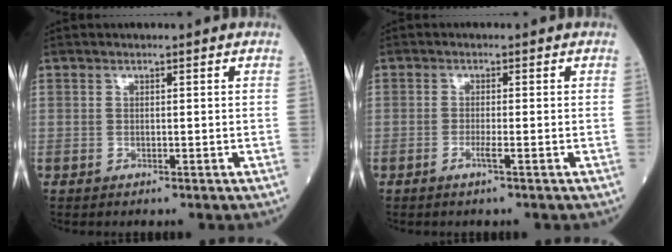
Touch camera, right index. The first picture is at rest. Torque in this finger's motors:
{"motor_torque": [0.02, -0.03, -0.02, 0.00]}